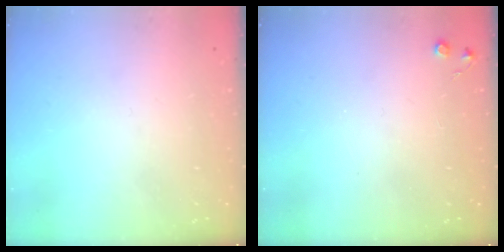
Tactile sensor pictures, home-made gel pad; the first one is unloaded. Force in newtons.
{"total": 4.3, "press": 4.2, "slide": 0.7}